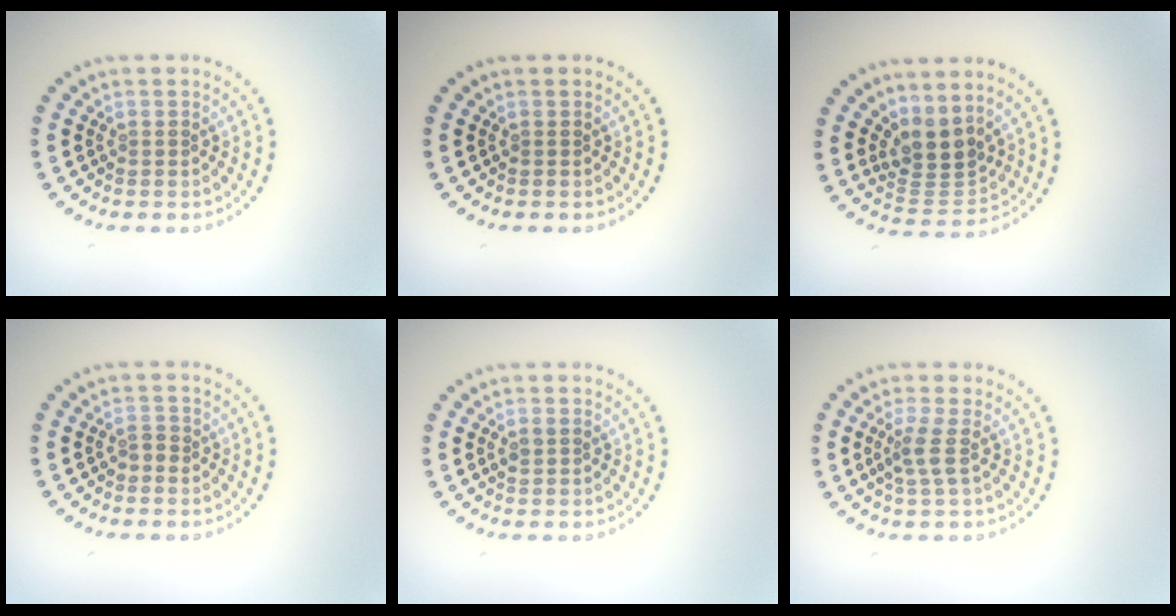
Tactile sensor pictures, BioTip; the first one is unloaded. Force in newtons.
{"total": 0.0}
{"total": 3.8, "press": 3.1, "slide": 2.2}
{"total": 1.2, "press": 1.1, "slide": 0.5}
{"total": 1.0, "press": 0.9, "slide": 0.3}
{"total": 2.0, "press": 1.6, "slide": 1.3}